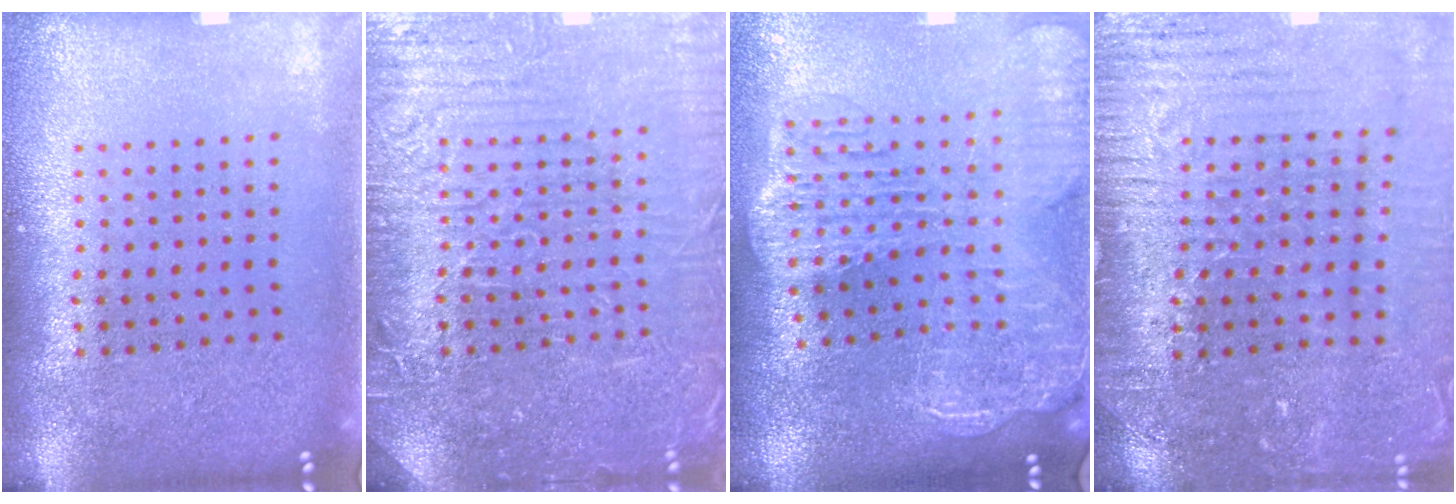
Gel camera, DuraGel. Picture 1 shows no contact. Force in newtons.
{"total": 7.3, "press": 7.2, "slide": 1.0}
{"total": 2.9, "press": 2.4, "slide": 1.7}
{"total": 3.2, "press": 3.2, "slide": 0.2}